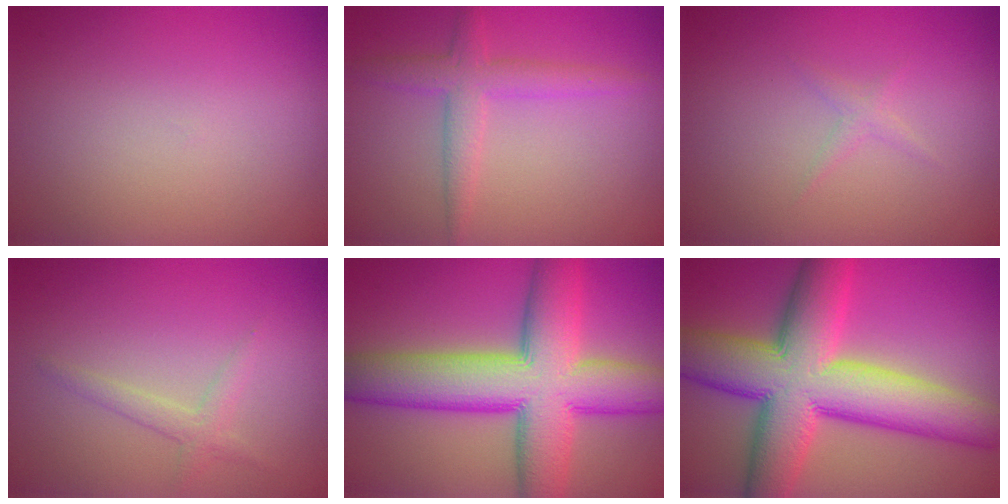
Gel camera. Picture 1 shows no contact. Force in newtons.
{"total": 3.1, "press": 3.0, "slide": 0.1}
{"total": 0.9, "press": 0.9, "slide": 0.0}
{"total": 1.6, "press": 1.6, "slide": 0.1}
{"total": 12.3, "press": 12.3, "slide": 0.3}
{"total": 13.4, "press": 13.4, "slide": 0.5}